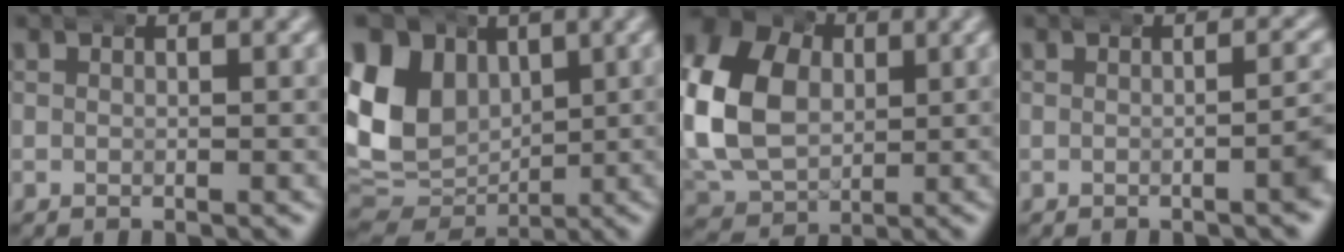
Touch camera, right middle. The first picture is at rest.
{"total": 15.2, "force": [0.5, 13.0, 7.9], "torque": [-0.169, -0.028, 0.011]}
{"total": 13.2, "force": [0.1, 11.1, 7.1], "torque": [-0.171, -0.017, 0.003]}
{"total": 2.2, "force": [-0.3, 0.7, 2.1], "torque": [-0.017, 0.011, -0.012]}